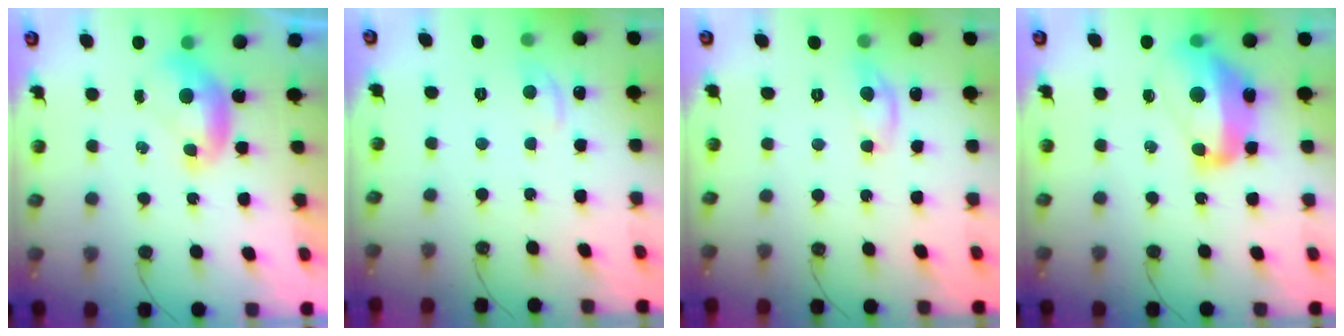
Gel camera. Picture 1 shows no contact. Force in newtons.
{"total": 1.5, "press": 1.2, "slide": 1.0}
{"total": 2.6, "press": 2.6, "slide": 0.2}
{"total": 10.0, "press": 9.9, "slide": 1.2}